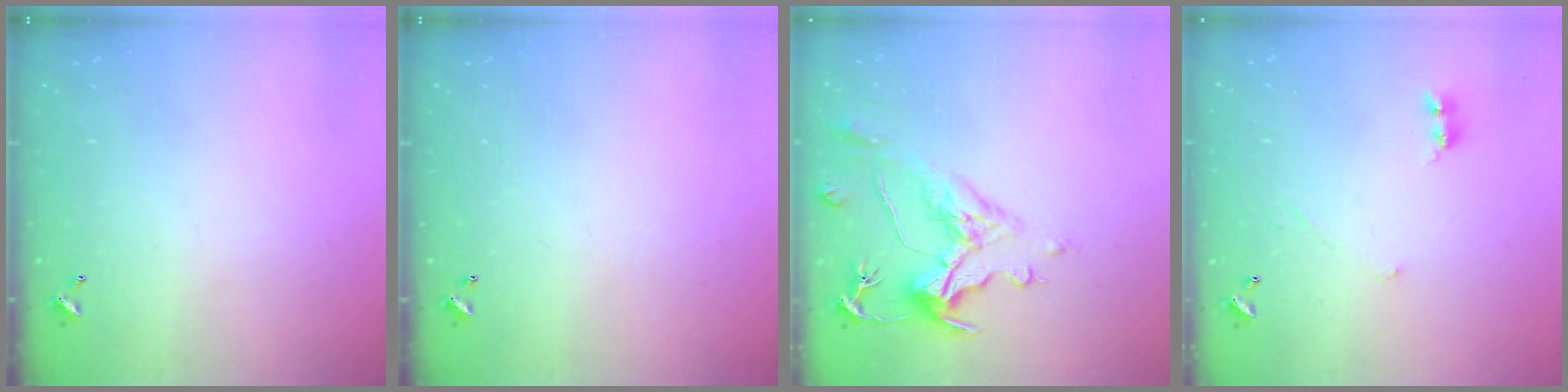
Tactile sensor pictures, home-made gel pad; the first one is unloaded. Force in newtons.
{"total": 0.0}
{"total": 1.4, "press": 0.2, "slide": 1.4}
{"total": 0.0}